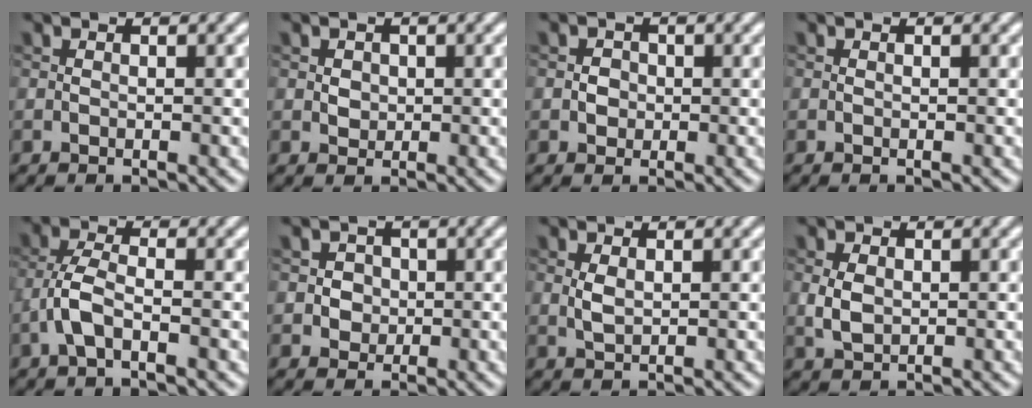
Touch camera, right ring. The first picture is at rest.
{"total": 1.2, "force": [0.2, 1.1, 0.5], "torque": [-0.009, 0.000, 0.006]}
{"total": 1.3, "force": [-0.1, 1.2, 0.5], "torque": [-0.002, -0.001, -0.003]}
{"total": 0.0}
{"total": 2.9, "force": [-1.3, 1.0, 2.4], "torque": [-0.056, 0.007, -0.036]}
{"total": 2.3, "force": [0.3, 2.1, 0.9], "torque": [0.000, 0.005, 0.004]}
{"total": 1.4, "force": [0.4, 0.7, 1.1], "torque": [-0.028, -0.001, 0.011]}
{"total": 2.3, "force": [0.1, 1.6, 1.6], "torque": [-0.039, 0.001, 0.005]}